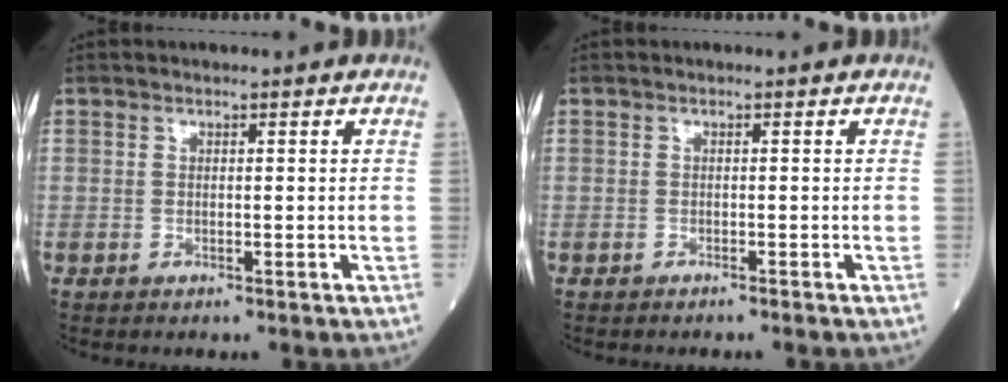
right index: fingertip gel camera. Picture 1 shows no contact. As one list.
[{"total": 1.2, "force": [-1.1, -0.1, 0.5], "torque": [-0.008, 0.001, -0.011]}]